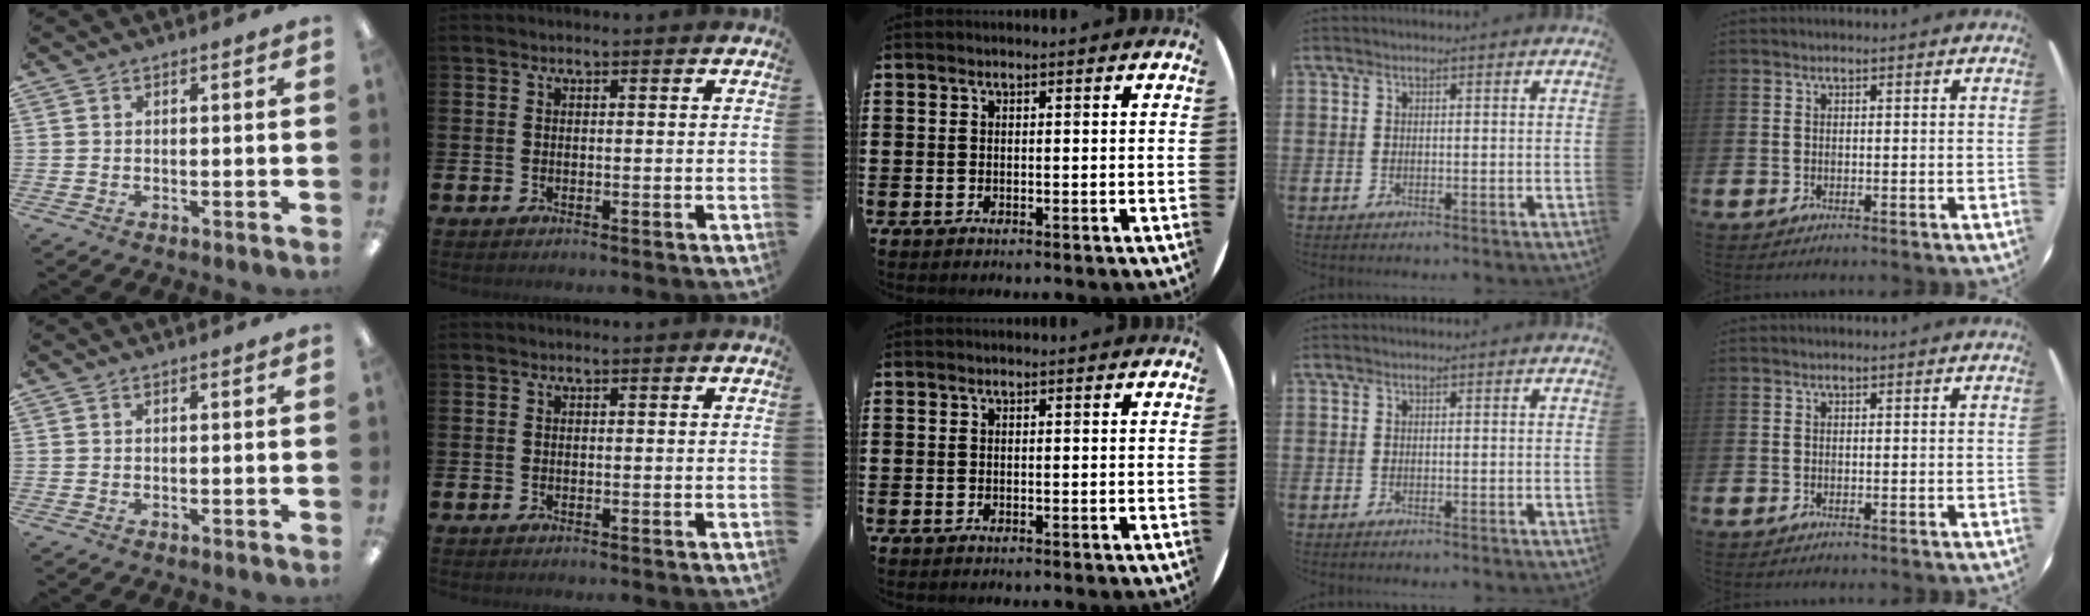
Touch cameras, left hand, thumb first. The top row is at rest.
{}